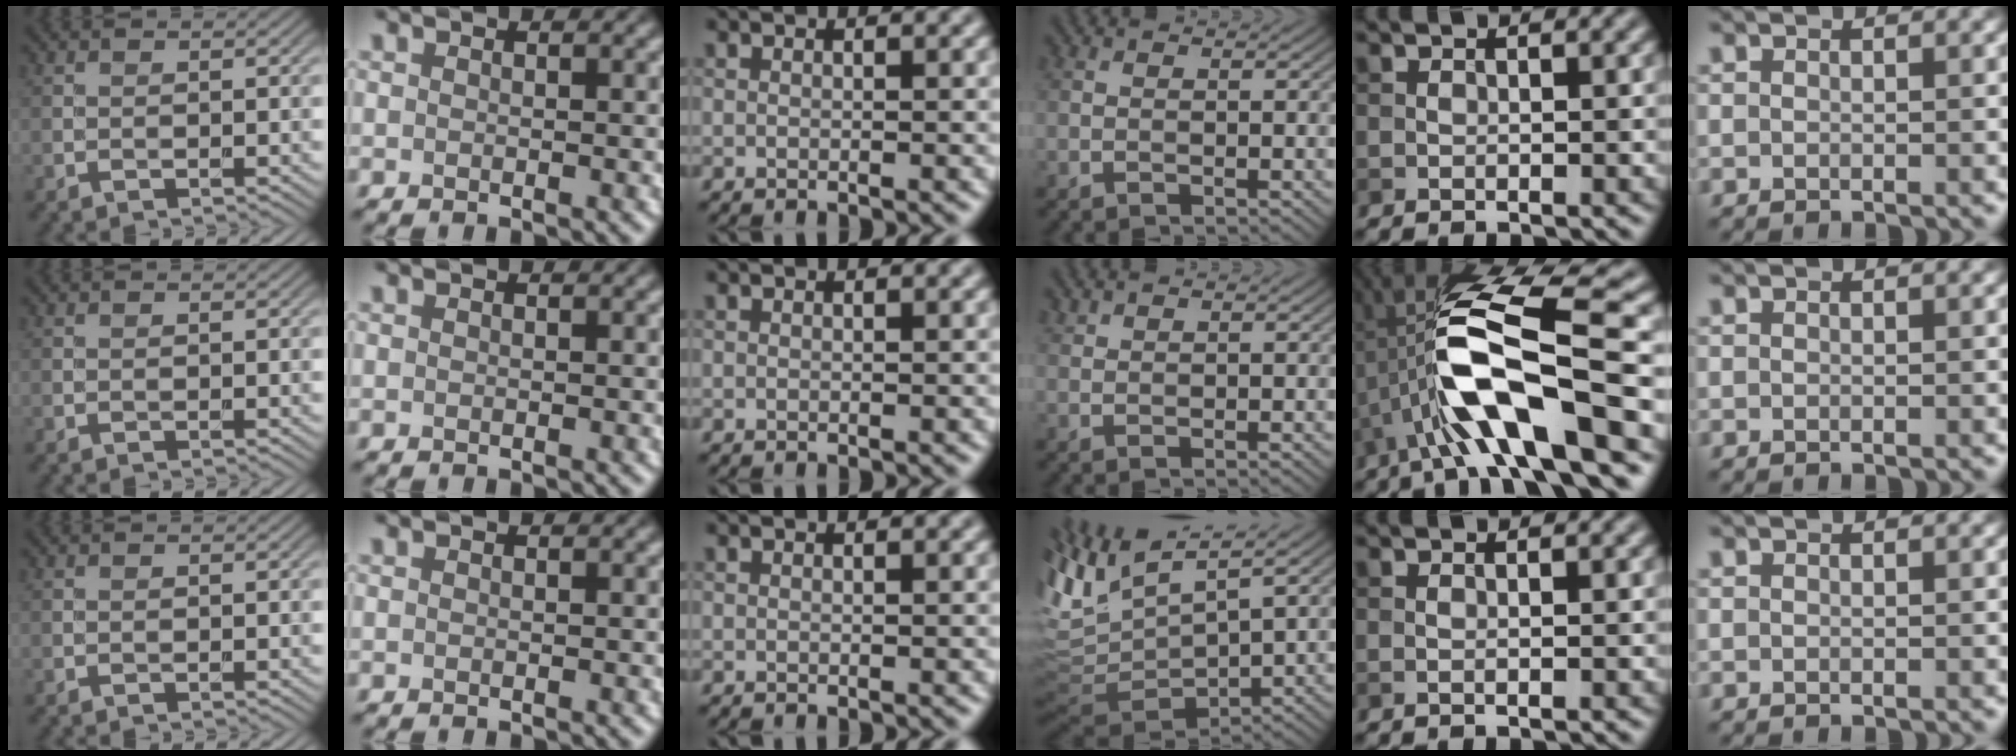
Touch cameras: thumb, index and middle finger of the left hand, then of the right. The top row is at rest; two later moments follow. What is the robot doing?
{"motion": "screw", "object": "dispenser bottle"}